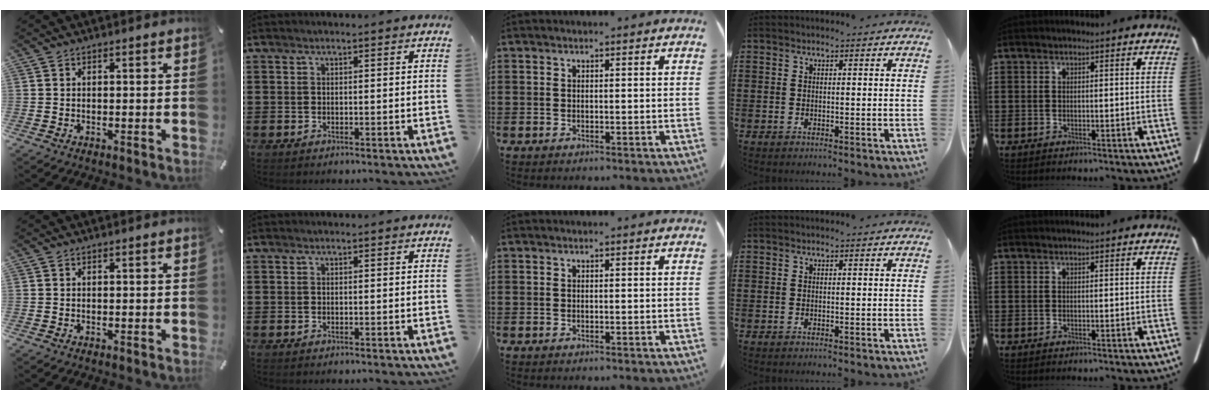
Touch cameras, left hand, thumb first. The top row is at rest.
{}